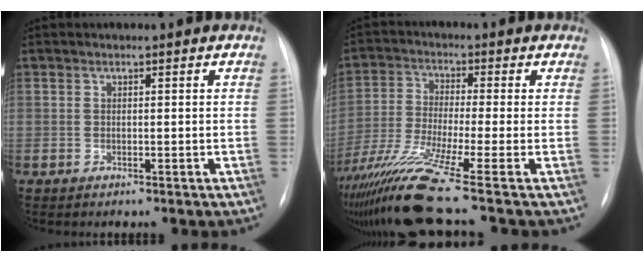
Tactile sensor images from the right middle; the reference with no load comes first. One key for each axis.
{"total": 11.8, "fx": -8.2, "fy": -2.2, "fz": 8.3, "tx": -0.168, "ty": -0.036, "tz": -0.153}